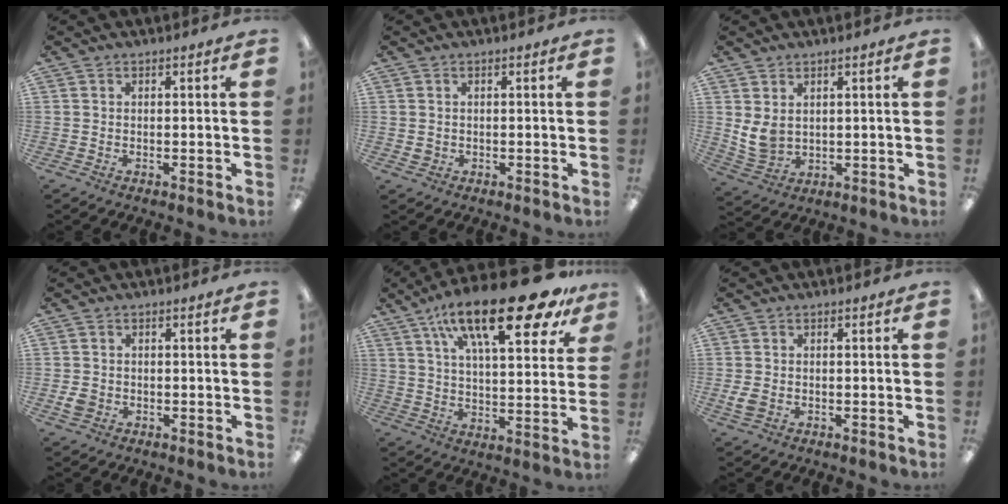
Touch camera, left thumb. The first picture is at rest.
{"total": 1.4, "force": [0.0, 1.2, 0.5], "torque": [-0.012, 0.005, -0.002]}
{"total": 5.4, "force": [2.2, 3.7, 3.3], "torque": [-0.078, -0.008, 0.043]}
{"total": 2.6, "force": [-0.7, 2.2, 1.2], "torque": [-0.028, 0.002, -0.015]}
{"total": 24.7, "force": [14.7, 8.3, 18.0], "torque": [-0.277, -0.074, 0.233]}
{"total": 3.3, "force": [-0.8, 2.3, 2.2], "torque": [-0.051, 0.001, -0.015]}